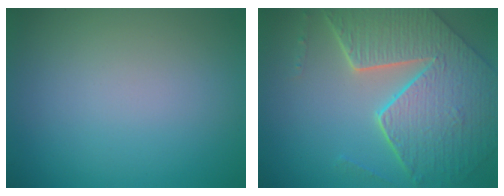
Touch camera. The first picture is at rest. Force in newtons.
{"total": 9.0, "press": 6.4, "slide": 6.4}